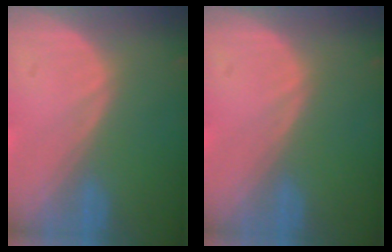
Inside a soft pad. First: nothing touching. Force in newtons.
{"total": 0.0}